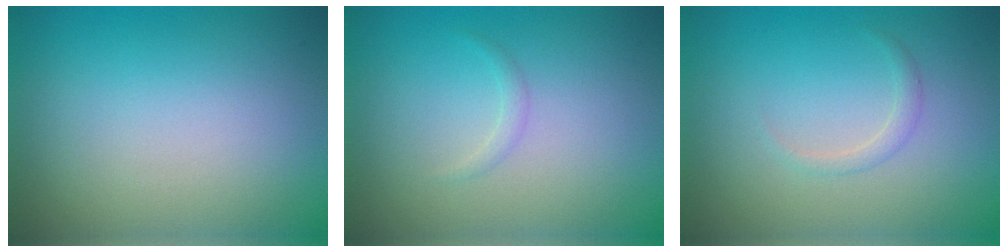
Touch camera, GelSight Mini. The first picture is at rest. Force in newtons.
{"total": 0.7, "press": 0.7, "slide": 0.1}
{"total": 0.9, "press": 0.9, "slide": 0.1}